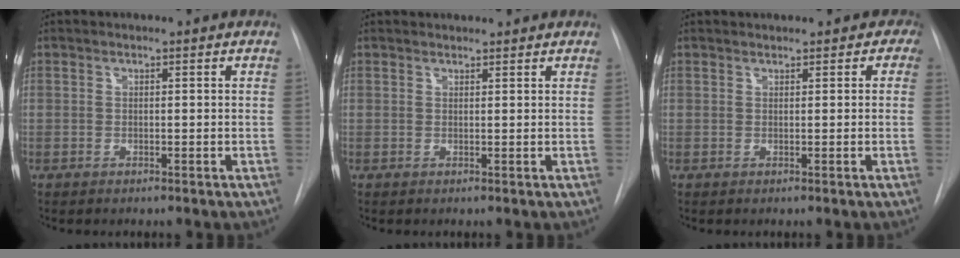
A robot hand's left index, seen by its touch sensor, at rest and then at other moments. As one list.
[{"total": 2.9, "force": [2.8, 0.6, 0.4], "torque": [-0.008, 0.023, 0.037]}, {"total": 2.8, "force": [1.8, 1.8, 1.0], "torque": [0.009, 0.014, 0.018]}]